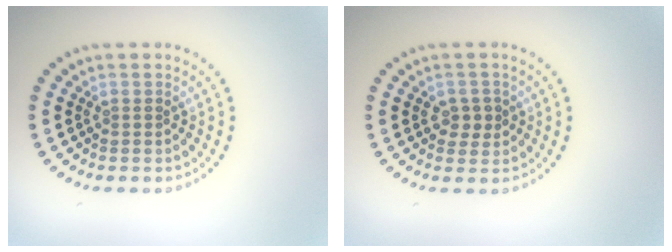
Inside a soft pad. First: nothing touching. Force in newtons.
{"total": 1.9, "press": 1.8, "slide": 0.6}